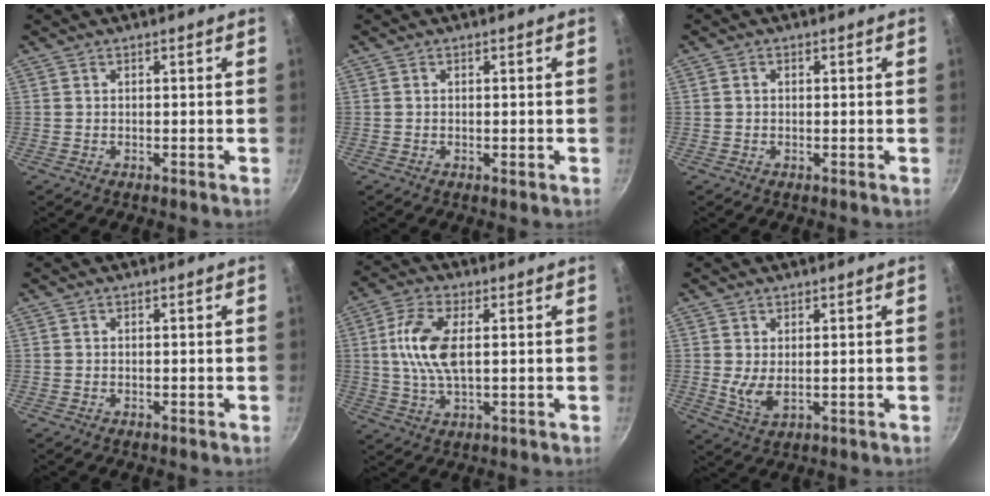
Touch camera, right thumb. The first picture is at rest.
{"total": 0.0}
{"total": 0.8, "force": [0.0, 0.6, 0.4], "torque": [-0.008, 0.005, 0.000]}
{"total": 0.0}
{"total": 10.0, "force": [1.4, 4.8, 8.6], "torque": [-0.172, 0.008, 0.023]}
{"total": 4.2, "force": [0.6, 2.0, 3.7], "torque": [-0.070, -0.015, 0.021]}